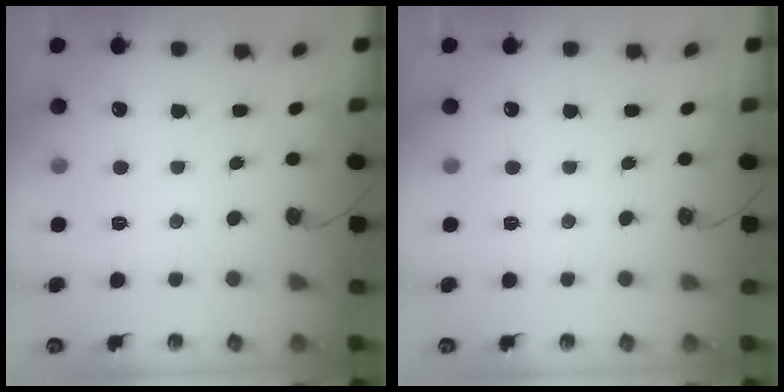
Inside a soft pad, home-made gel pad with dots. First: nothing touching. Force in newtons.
{"total": 0.0}